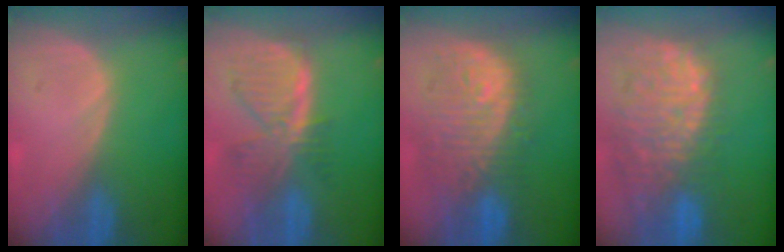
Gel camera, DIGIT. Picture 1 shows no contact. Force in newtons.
{"total": 8.0, "press": 7.1, "slide": 3.7}
{"total": 11.5, "press": 10.6, "slide": 4.5}
{"total": 13.8, "press": 11.6, "slide": 7.5}